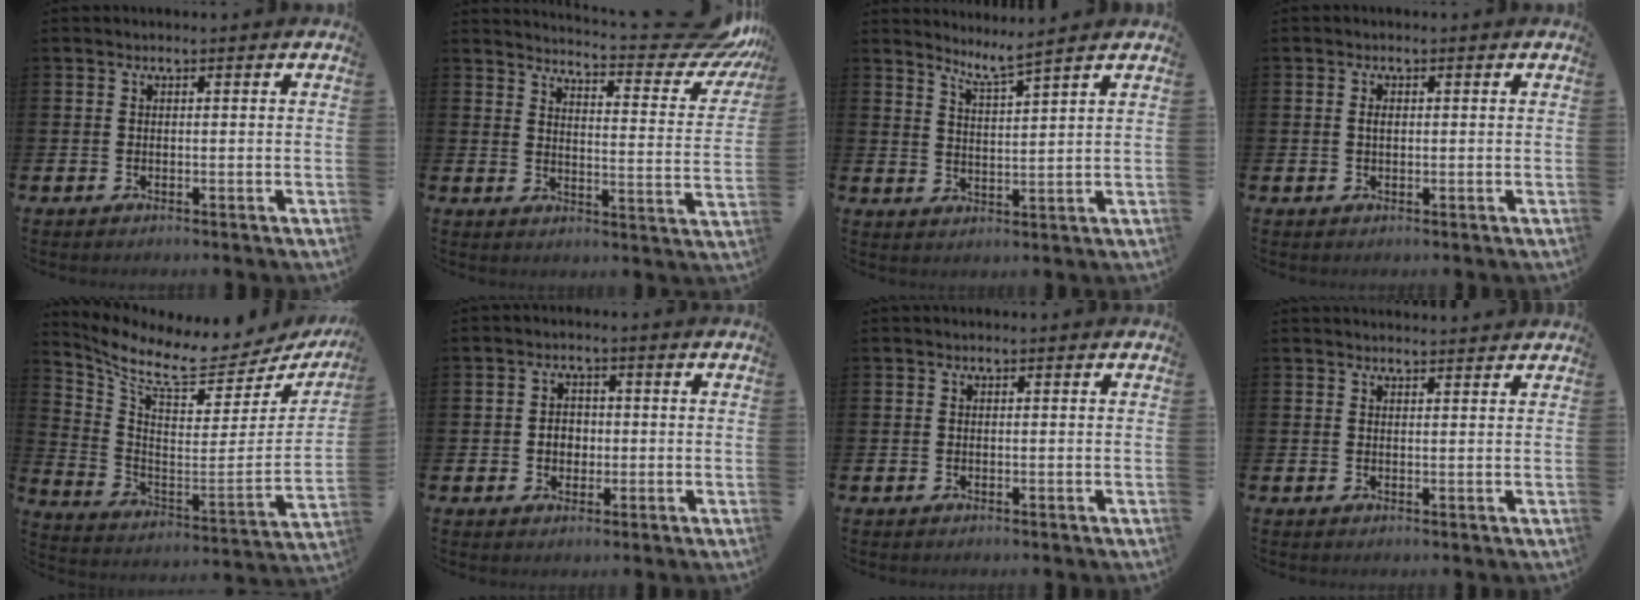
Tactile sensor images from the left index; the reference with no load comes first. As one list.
[{"total": 7.5, "force": [6.8, 1.0, 3.1], "torque": [-0.039, -0.065, 0.106]}, {"total": 4.4, "force": [4.2, -0.6, 1.0], "torque": [-0.026, -0.027, 0.071]}, {"total": 1.1, "force": [0.2, 0.6, 0.8], "torque": [-0.001, -0.002, 0.000]}, {"total": 8.7, "force": [7.7, 2.1, 3.5], "torque": [-0.094, -0.074, 0.122]}, {"total": 2.7, "force": [-0.1, 2.3, 1.3], "torque": [-0.009, 0.001, -0.011]}, {"total": 0.0}, {"total": 1.6, "force": [1.6, 0.0, -0.1], "torque": [0.013, -0.011, 0.027]}]